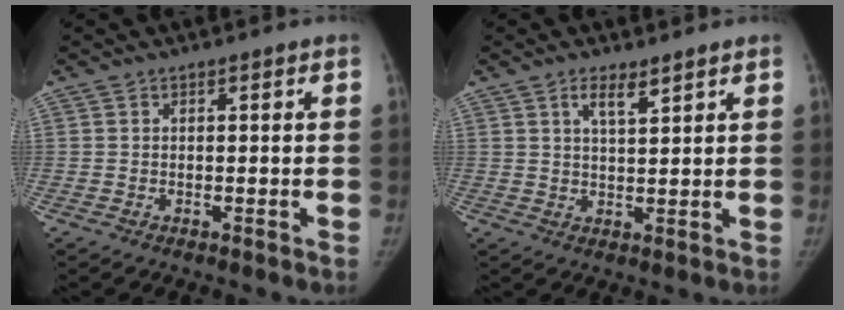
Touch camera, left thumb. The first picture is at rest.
{"total": 3.8, "force": [2.6, 1.1, 2.6], "torque": [-0.041, -0.016, 0.046]}